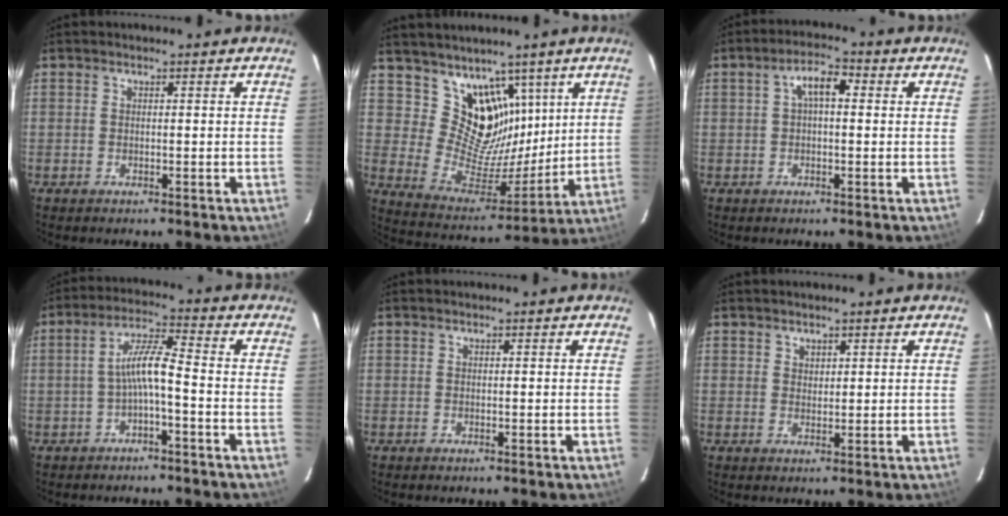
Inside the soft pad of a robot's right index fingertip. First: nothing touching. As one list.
[{"total": 13.6, "force": [8.1, 9.4, 5.4], "torque": [-0.089, -0.012, 0.162]}, {"total": 4.8, "force": [0.9, 2.2, 4.2], "torque": [-0.077, 0.020, 0.016]}, {"total": 5.7, "force": [-2.0, 0.5, 5.3], "torque": [-0.114, 0.015, -0.036]}, {"total": 0.0}, {"total": 1.5, "force": [1.1, 1.1, 0.2], "torque": [0.002, 0.003, 0.019]}]